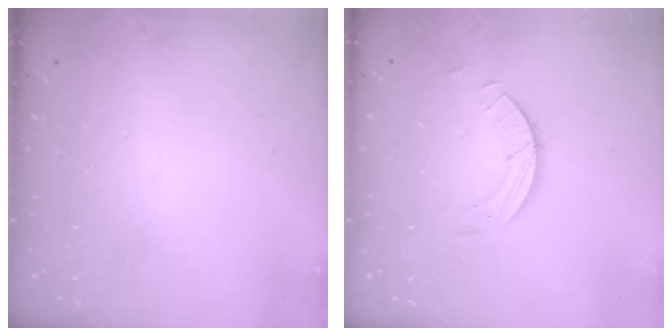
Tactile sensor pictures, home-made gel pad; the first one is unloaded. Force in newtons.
{"total": 4.0, "press": 4.0, "slide": 0.4}